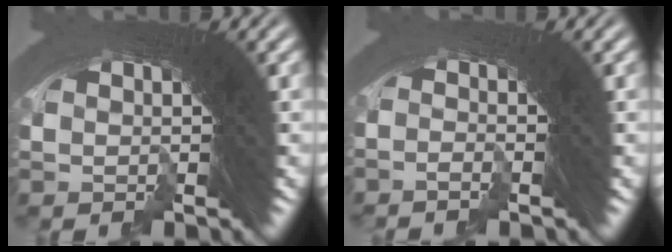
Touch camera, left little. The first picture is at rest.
{"total": 2.3, "force": [-0.4, -1.7, -1.5], "torque": [0.037, 0.006, -0.013]}